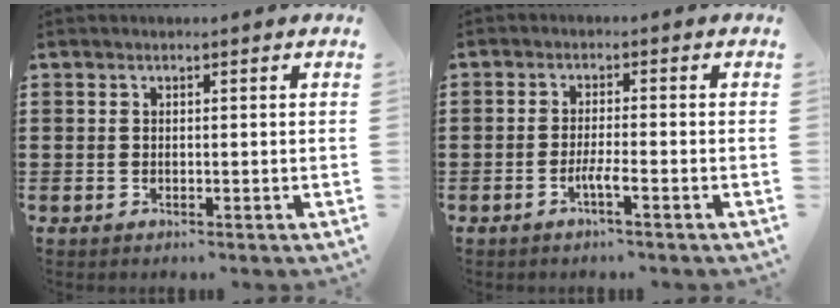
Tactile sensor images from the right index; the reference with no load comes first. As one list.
[{"total": 3.0, "force": [-1.6, 0.0, 2.5], "torque": [-0.050, -0.005, -0.032]}]